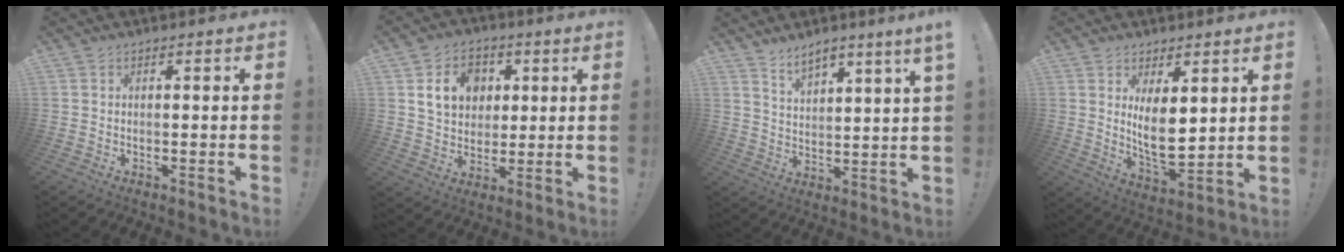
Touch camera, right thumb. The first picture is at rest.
{"total": 13.5, "force": [4.4, 11.2, 6.3], "torque": [-0.084, -0.009, 0.088]}
{"total": 6.4, "force": [5.6, 0.4, 3.1], "torque": [-0.053, -0.034, 0.097]}
{"total": 10.8, "force": [2.9, 5.3, 8.9], "torque": [-0.153, -0.039, 0.054]}